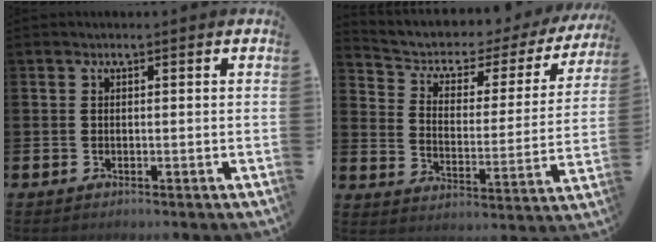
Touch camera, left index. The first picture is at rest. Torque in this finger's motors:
{"motor_torque": [1.36, -0.78, 0.13, 0.05]}